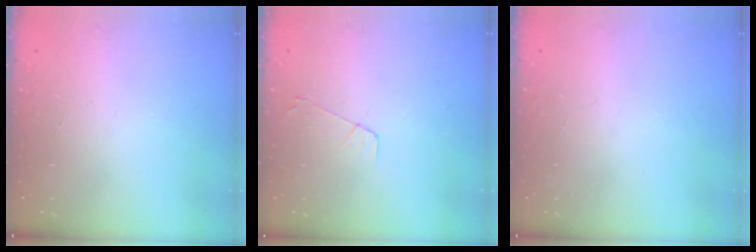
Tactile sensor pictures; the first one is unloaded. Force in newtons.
{"total": 3.7, "press": 3.6, "slide": 0.4}
{"total": 0.0}